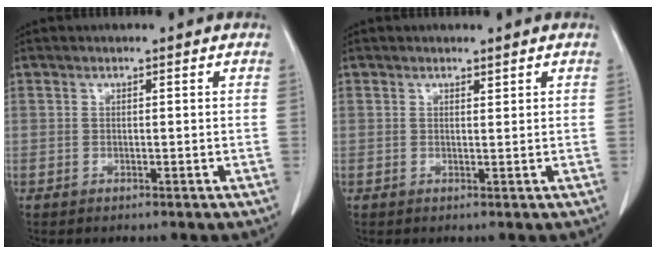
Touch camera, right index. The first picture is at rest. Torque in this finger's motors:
{"motor_torque": [-0.31, 0.13, 0.01, 0.00]}